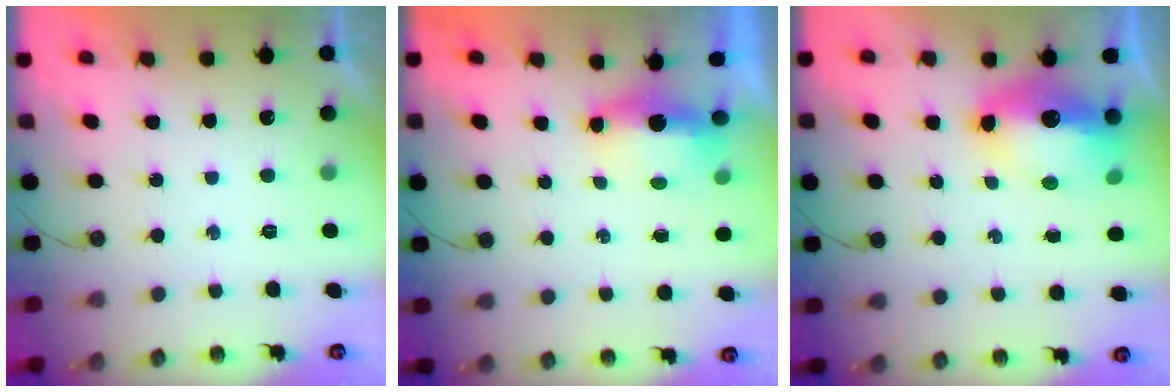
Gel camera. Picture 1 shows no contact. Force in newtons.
{"total": 14.0, "press": 7.0, "slide": 12.1}
{"total": 12.9, "press": 12.8, "slide": 1.4}